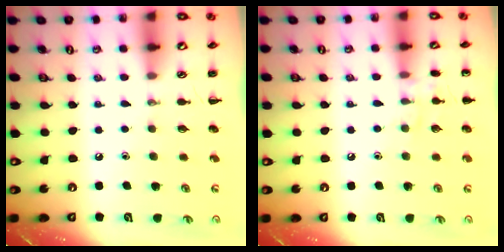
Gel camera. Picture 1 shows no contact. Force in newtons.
{"total": 6.9, "press": 6.5, "slide": 2.1}